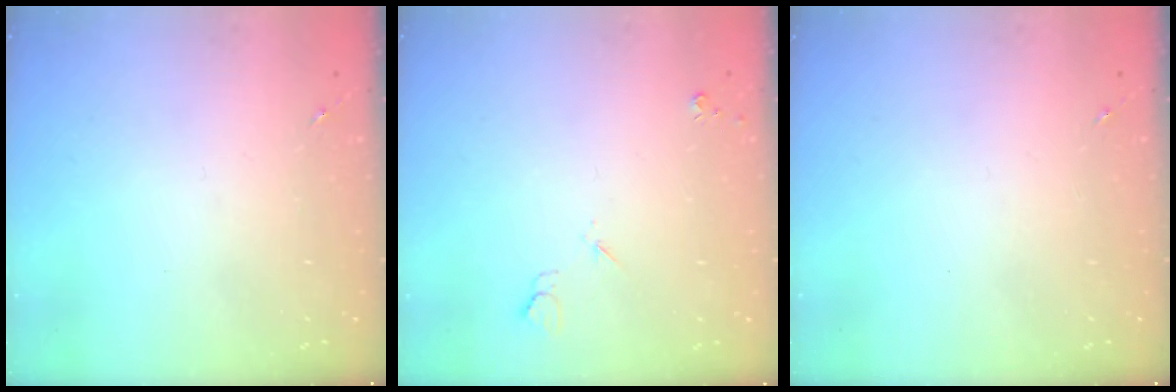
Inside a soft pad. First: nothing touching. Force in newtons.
{"total": 3.6, "press": 3.5, "slide": 0.8}
{"total": 0.0}